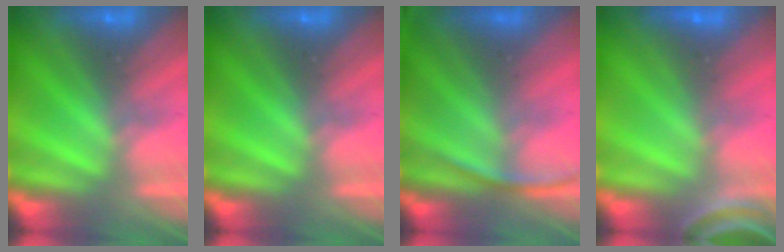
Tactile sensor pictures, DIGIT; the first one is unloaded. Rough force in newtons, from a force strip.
{"total": 0.0}
{"total": 2.8}
{"total": 7.4}